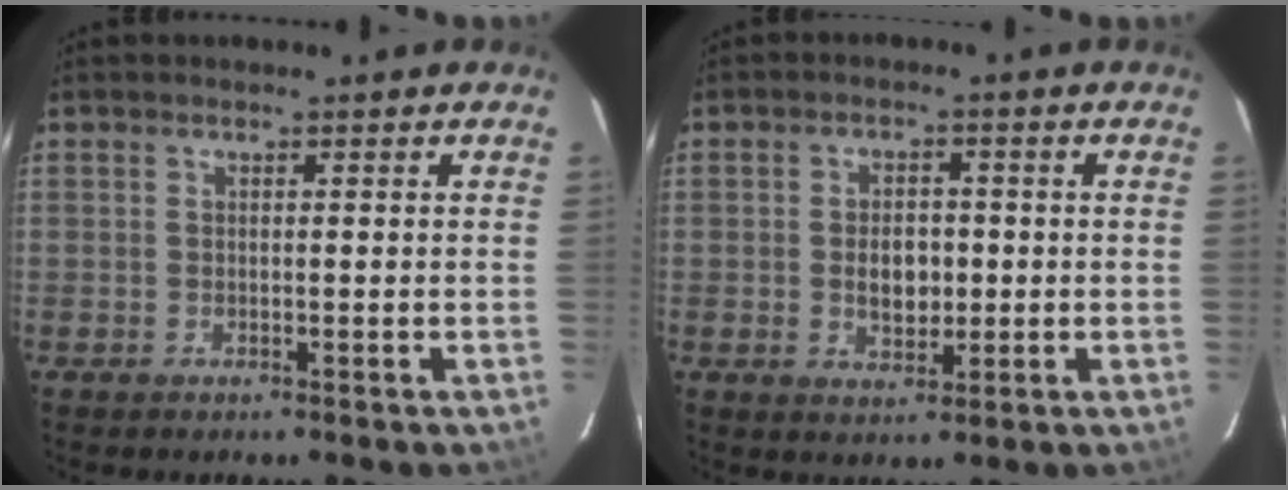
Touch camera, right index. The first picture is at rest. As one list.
[{"total": 5.1, "force": [-0.5, 3.3, 3.9], "torque": [-0.070, 0.002, -0.004]}]